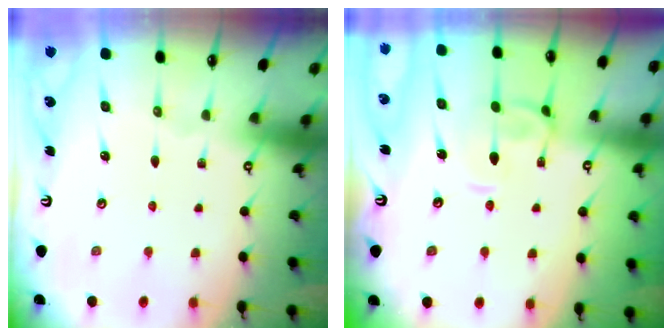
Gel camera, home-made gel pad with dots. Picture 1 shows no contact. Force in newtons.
{"total": 1.0, "press": 0.8, "slide": 0.6}